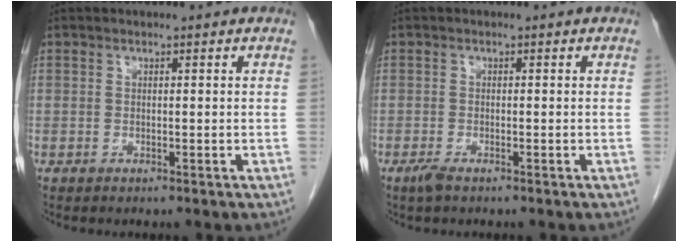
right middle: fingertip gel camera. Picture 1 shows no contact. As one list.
[{"total": 1.5, "force": [-1.1, 0.2, 1.0], "torque": [-0.028, -0.004, -0.020]}]